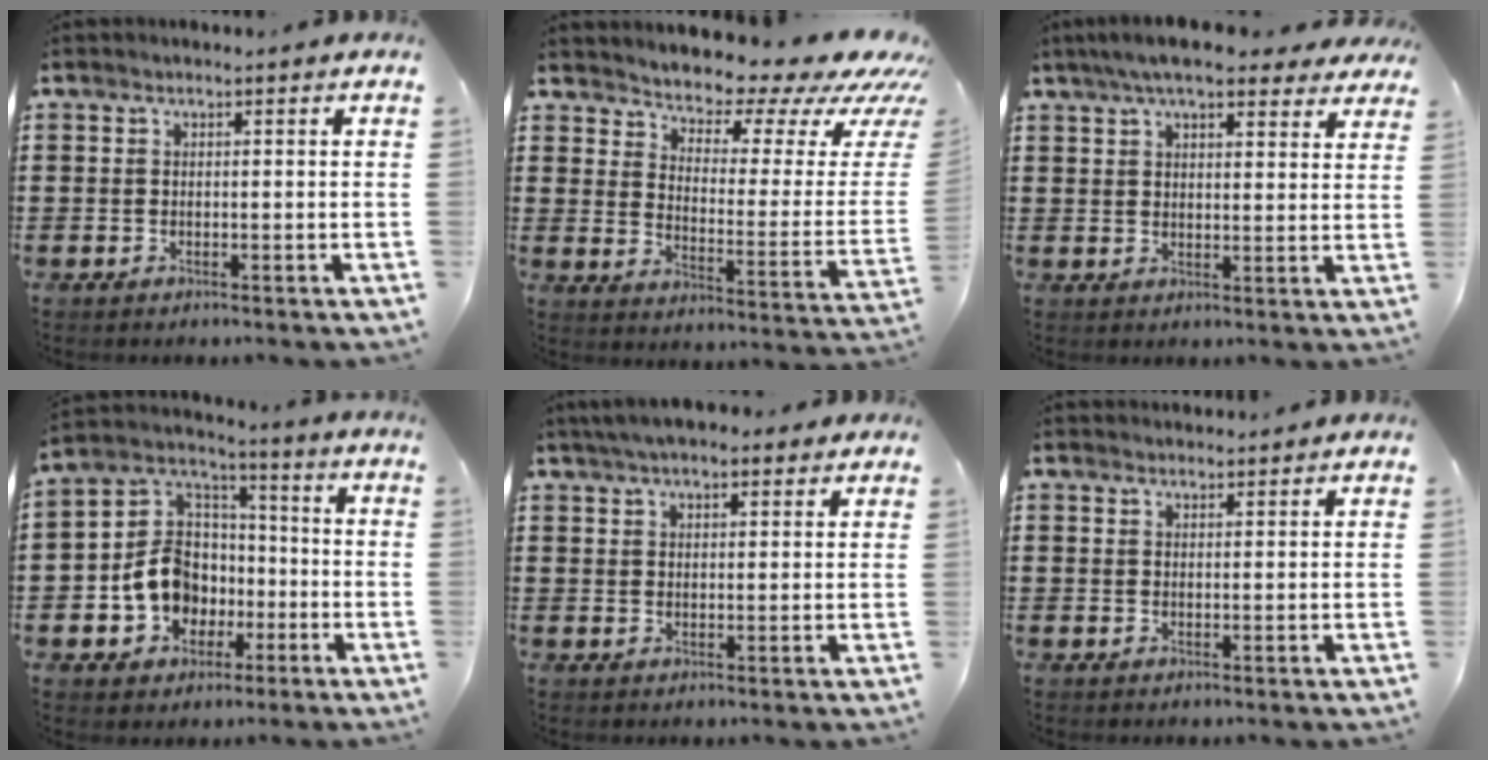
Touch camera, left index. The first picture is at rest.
{"total": 5.2, "force": [4.8, 1.5, 1.2], "torque": [-0.030, -0.052, 0.074]}
{"total": 7.5, "force": [6.2, 1.5, 3.9], "torque": [-0.084, -0.008, 0.113]}
{"total": 10.2, "force": [-3.0, 8.8, 4.1], "torque": [-0.128, 0.014, -0.057]}
{"total": 4.5, "force": [3.8, 1.2, 2.1], "torque": [-0.051, 0.002, 0.070]}
{"total": 1.5, "force": [1.5, 0.1, 0.1], "torque": [-0.003, 0.000, 0.031]}